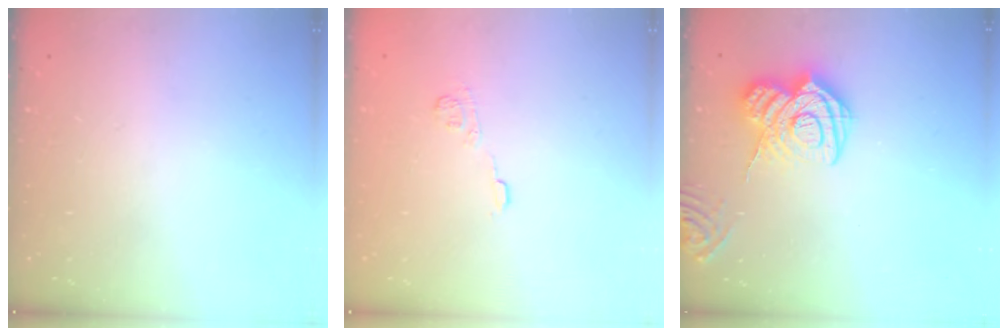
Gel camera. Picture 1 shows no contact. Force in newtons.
{"total": 4.1, "press": 3.8, "slide": 1.5}
{"total": 16.0, "press": 15.9, "slide": 1.7}